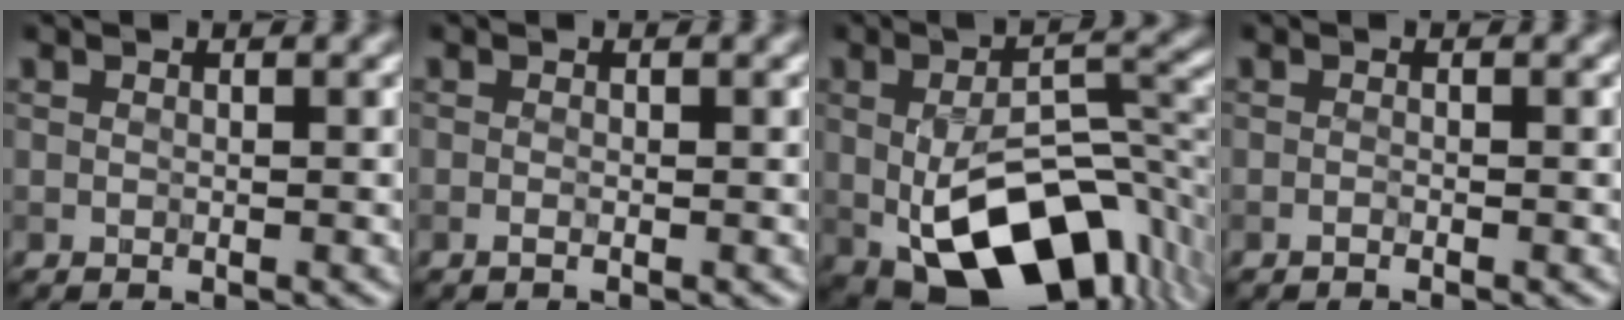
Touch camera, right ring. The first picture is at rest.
{"total": 0.6, "force": [-0.5, 0.0, 0.3], "torque": [-0.006, 0.000, -0.007]}
{"total": 12.9, "force": [-4.2, 6.4, 10.4], "torque": [-0.169, -0.009, -0.055]}
{"total": 0.7, "force": [-0.7, 0.0, 0.1], "torque": [0.001, -0.002, -0.014]}